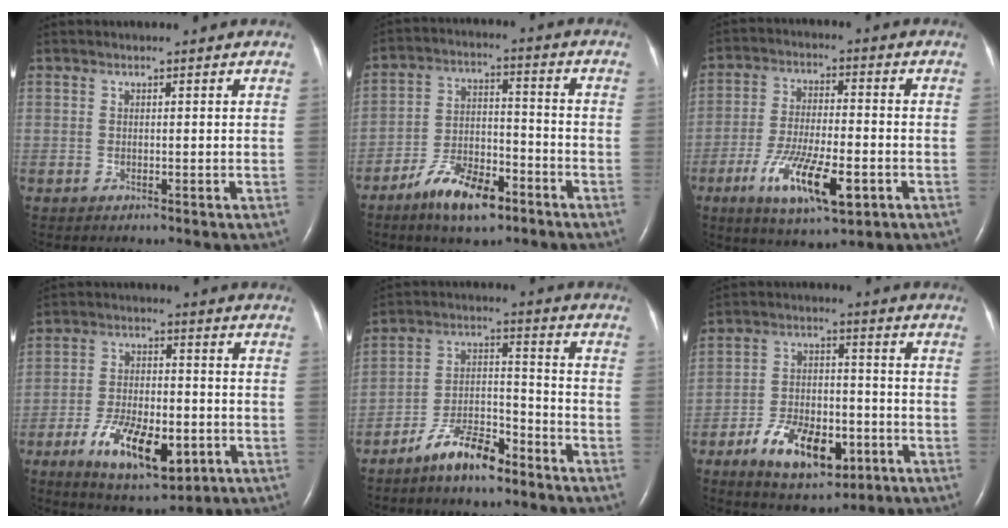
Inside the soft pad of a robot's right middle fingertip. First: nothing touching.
{"total": 10.3, "force": [-6.7, 3.7, 6.8], "torque": [-0.129, 0.000, -0.119]}
{"total": 12.1, "force": [-5.1, 3.1, 10.6], "torque": [-0.193, -0.017, -0.083]}
{"total": 12.6, "force": [-5.0, 5.2, 10.3], "torque": [-0.181, -0.008, -0.076]}
{"total": 8.8, "force": [-6.8, 2.5, 5.1], "torque": [-0.100, 0.002, -0.126]}
{"total": 12.0, "force": [-5.7, 5.9, 8.7], "torque": [-0.152, 0.004, -0.087]}